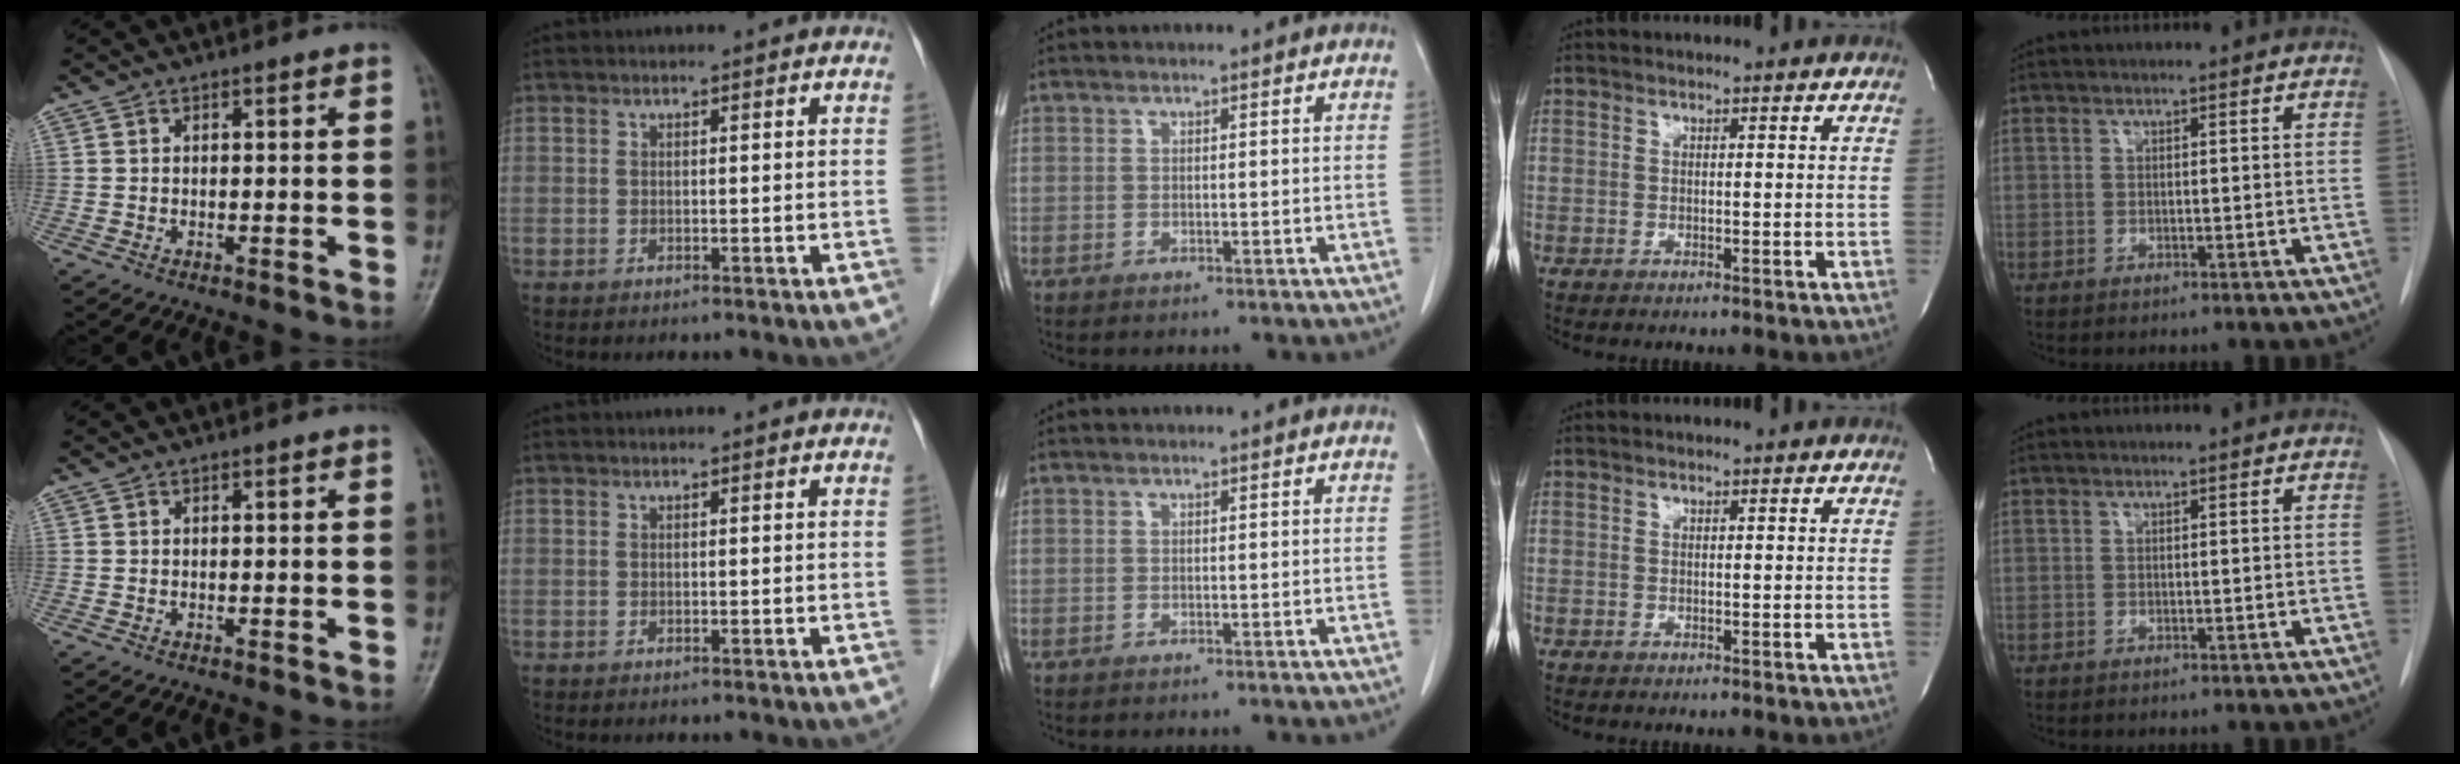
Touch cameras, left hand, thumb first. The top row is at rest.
{}